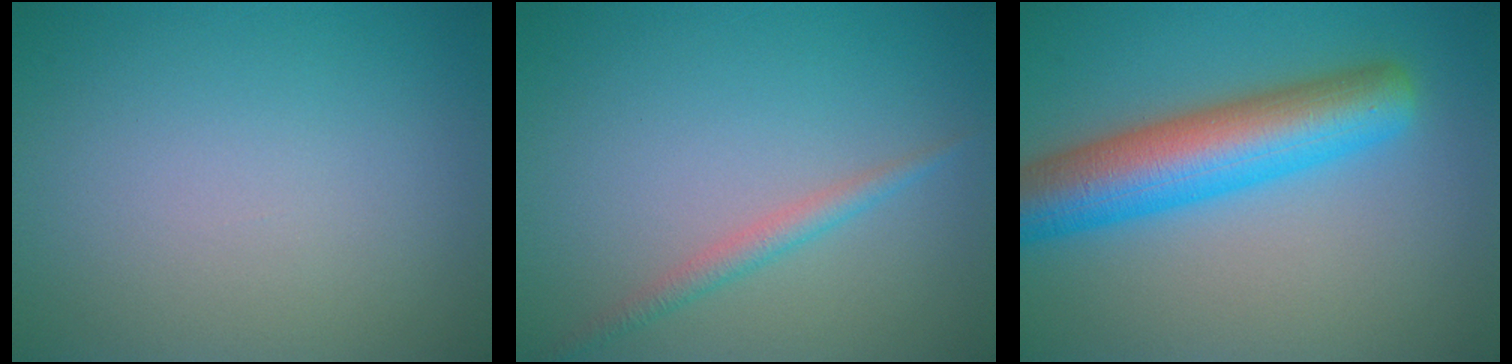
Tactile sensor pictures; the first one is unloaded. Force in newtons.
{"total": 1.6, "press": 1.6, "slide": 0.1}
{"total": 8.4, "press": 8.4, "slide": 0.2}